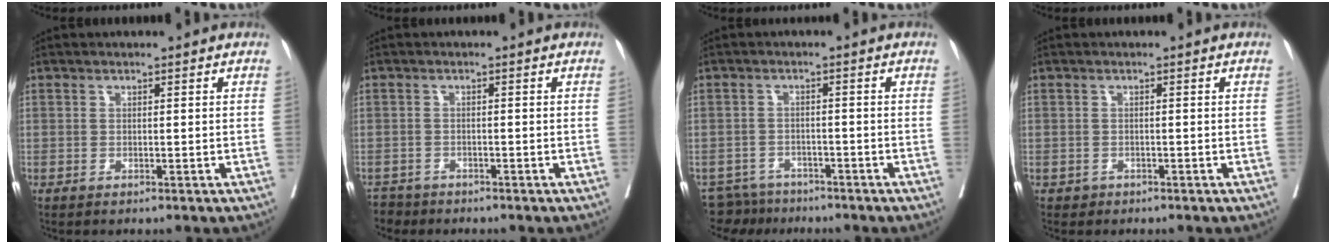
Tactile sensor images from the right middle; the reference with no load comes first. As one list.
[{"total": 2.7, "force": [-2.4, 1.2, -0.6], "torque": [0.006, -0.001, -0.044]}, {"total": 4.9, "force": [-4.4, 1.9, -0.8], "torque": [0.018, 0.002, -0.074]}, {"total": 0.9, "force": [-0.4, 0.7, -0.1], "torque": [-0.001, 0.003, -0.005]}]